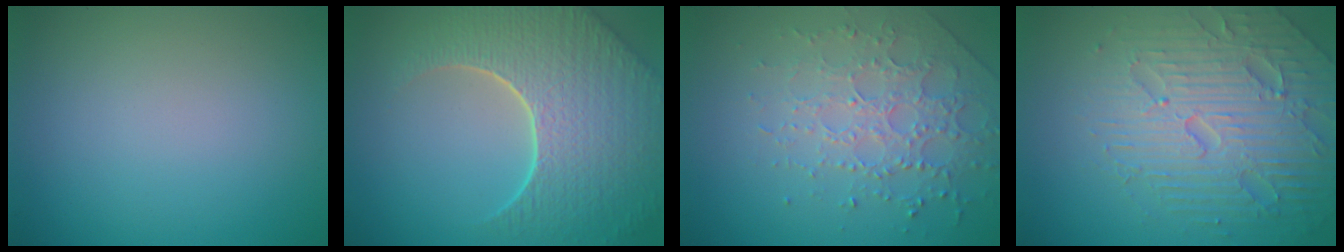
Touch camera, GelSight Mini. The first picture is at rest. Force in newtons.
{"total": 8.7, "press": 6.2, "slide": 6.2}
{"total": 3.0, "press": 2.8, "slide": 1.1}
{"total": 5.6, "press": 5.4, "slide": 1.4}